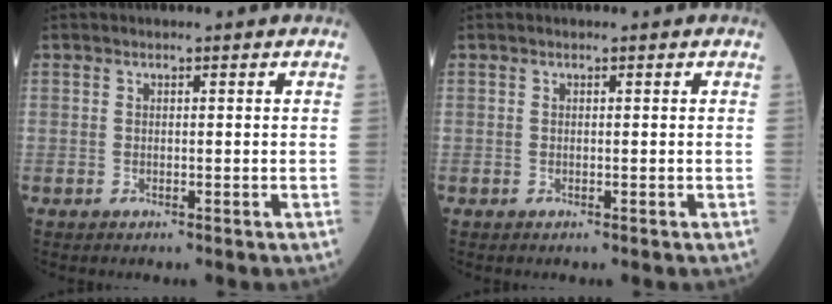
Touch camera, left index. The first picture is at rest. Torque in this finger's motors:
{"motor_torque": [-0.03, -0.02, 0.00, 0.00]}